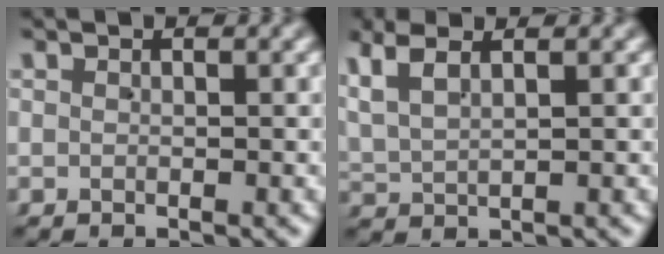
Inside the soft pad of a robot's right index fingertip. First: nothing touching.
{"total": 4.0, "force": [2.4, 2.2, 2.3], "torque": [-0.071, 0.005, 0.046]}